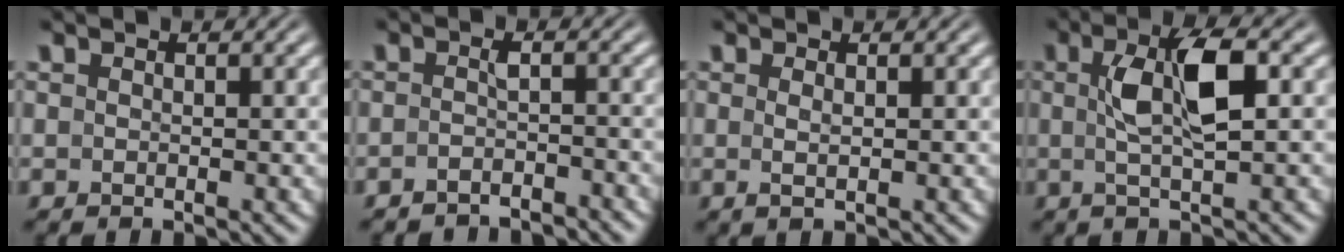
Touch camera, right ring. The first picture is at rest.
{"total": 3.2, "force": [-3.1, 0.2, 0.5], "torque": [-0.014, -0.011, -0.047]}
{"total": 0.9, "force": [0.0, -0.5, 0.7], "torque": [-0.016, -0.009, 0.008]}
{"total": 5.0, "force": [0.4, 0.8, 4.9], "torque": [-0.086, 0.006, 0.007]}